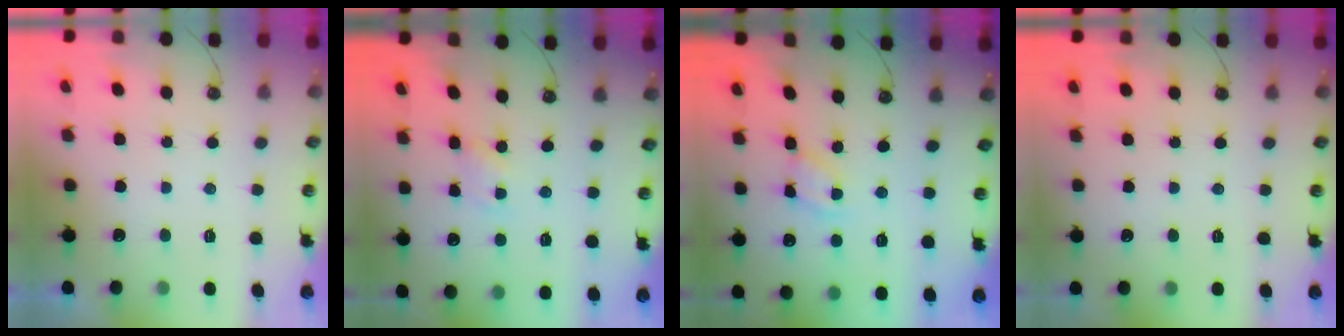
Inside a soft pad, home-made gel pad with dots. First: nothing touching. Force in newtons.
{"total": 1.9, "press": 1.9, "slide": 0.2}
{"total": 2.1, "press": 2.1, "slide": 0.4}
{"total": 0.0}